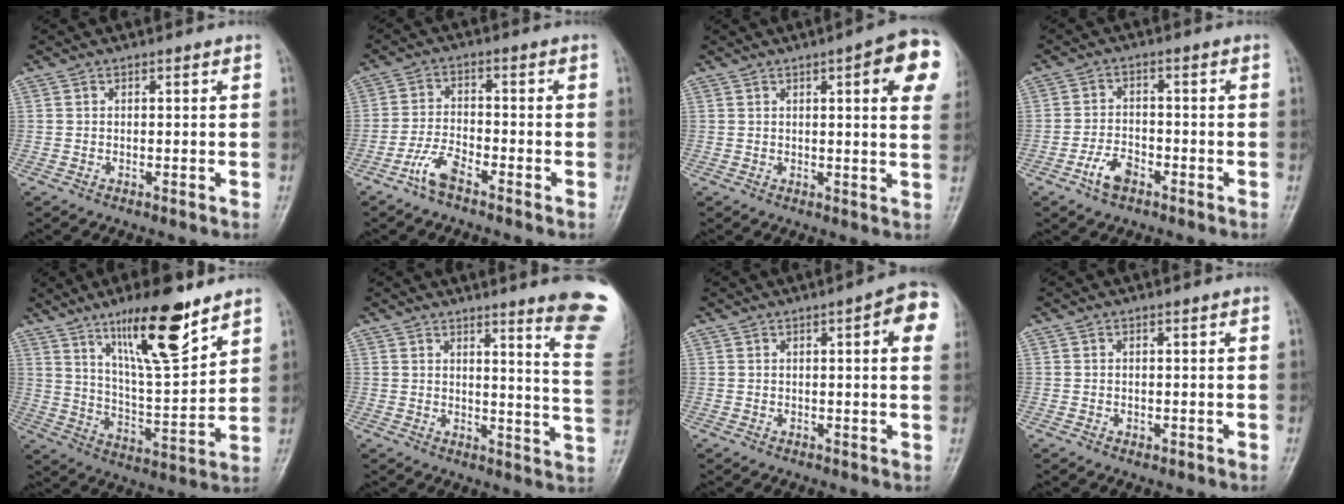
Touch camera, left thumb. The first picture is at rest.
{"total": 4.9, "force": [-3.5, 1.5, 3.0], "torque": [-0.068, 0.020, -0.073]}
{"total": 11.4, "force": [4.1, 2.4, 10.4], "torque": [-0.103, -0.005, 0.040]}
{"total": 4.8, "force": [-2.7, 2.7, 2.8], "torque": [-0.048, 0.019, -0.052]}
{"total": 16.3, "force": [10.5, 3.7, 11.9], "torque": [-0.179, -0.063, 0.188]}
{"total": 13.4, "force": [10.0, -0.1, 8.9], "torque": [-0.091, -0.091, 0.107]}
{"total": 7.7, "force": [2.3, 1.7, 7.1], "torque": [-0.075, 0.004, 0.020]}
{"total": 0.6, "force": [-0.1, 0.5, 0.3], "torque": [-0.003, 0.000, -0.001]}